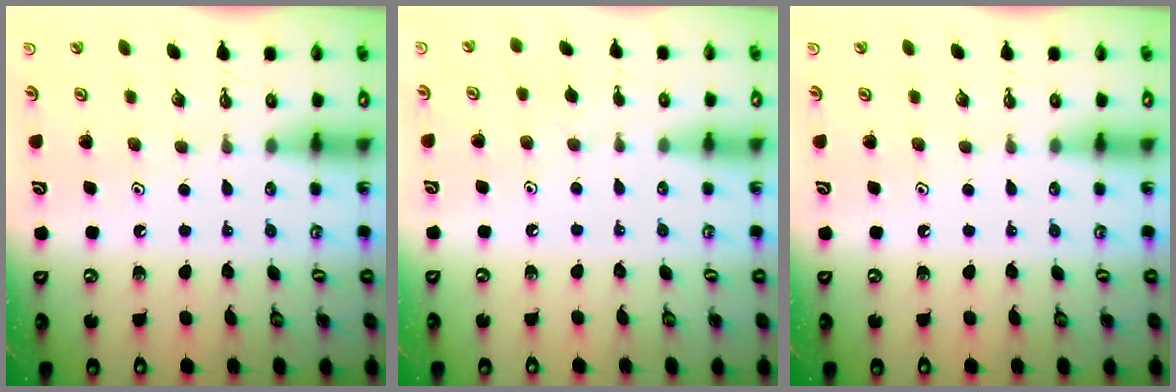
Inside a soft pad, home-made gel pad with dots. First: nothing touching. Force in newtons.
{"total": 4.3, "press": 4.2, "slide": 0.6}
{"total": 0.0}